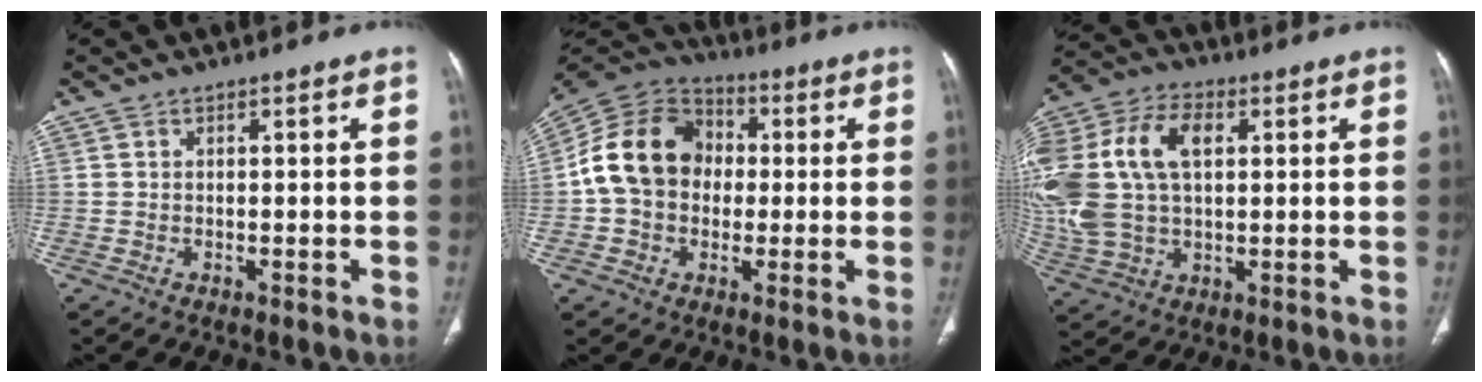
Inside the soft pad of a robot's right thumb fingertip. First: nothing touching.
{"total": 15.5, "force": [0.2, 12.6, 9.0], "torque": [-0.146, 0.031, -0.007]}
{"total": 22.7, "force": [4.1, 14.1, 17.2], "torque": [-0.405, 0.022, 0.080]}